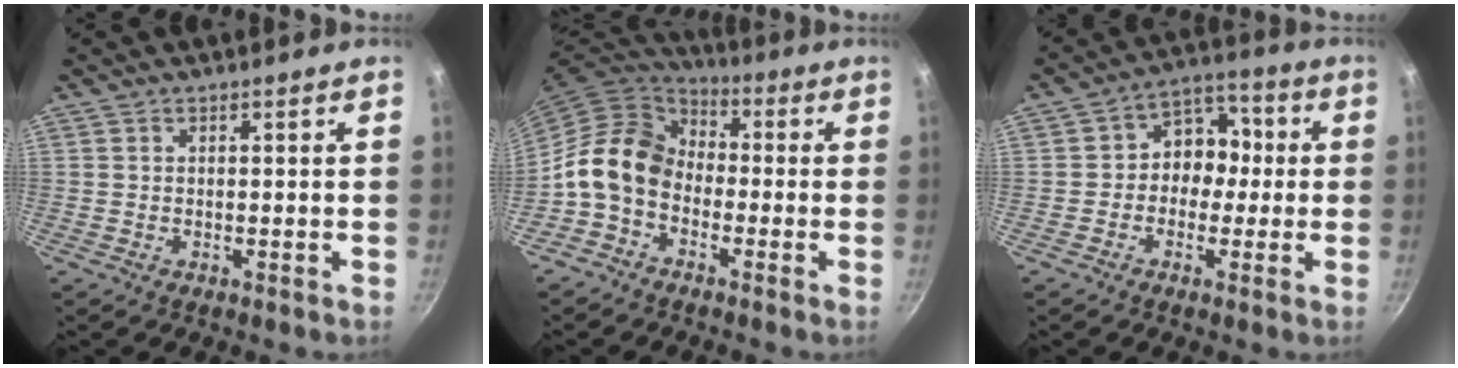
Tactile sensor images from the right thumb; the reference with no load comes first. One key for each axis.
{"total": 11.9, "fx": -2.6, "fy": 9.0, "fz": 7.3, "tx": -0.101, "ty": 0.043, "tz": -0.074}
{"total": 8.9, "fx": -0.4, "fy": 7.4, "fz": 4.8, "tx": -0.012, "ty": 0.031, "tz": -0.025}